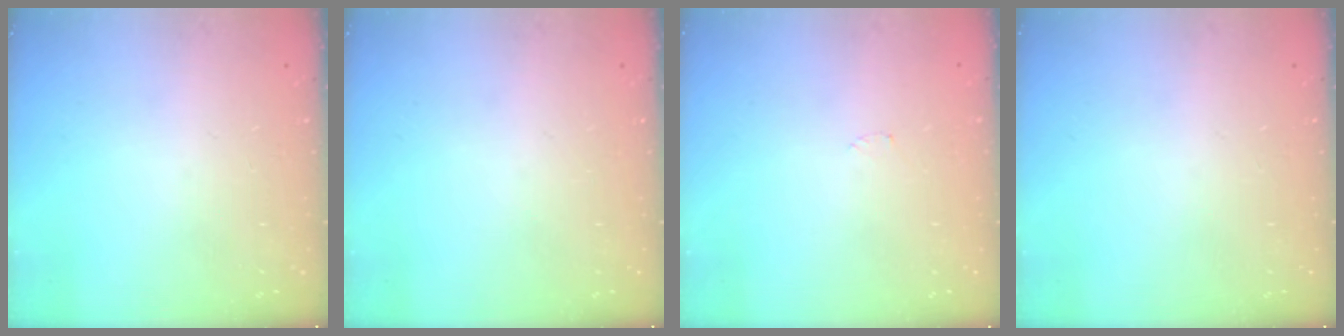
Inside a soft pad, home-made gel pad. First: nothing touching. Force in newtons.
{"total": 0.0}
{"total": 2.3, "press": 2.3, "slide": 0.2}
{"total": 0.0}